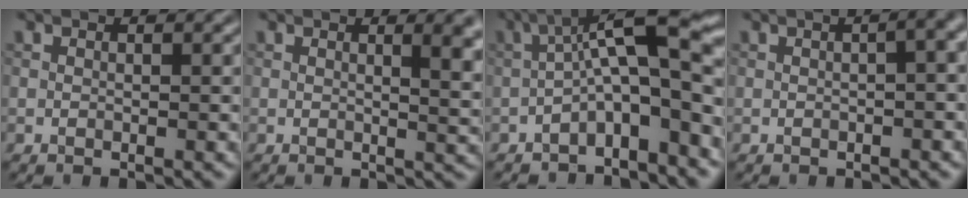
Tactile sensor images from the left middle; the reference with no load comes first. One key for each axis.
{"total": 3.9, "fx": 0.8, "fy": 1.2, "fz": 3.7, "tx": -0.038, "ty": 0.007, "tz": 0.009}
{"total": 9.6, "fx": -2.5, "fy": 2.6, "fz": 8.9, "tx": -0.132, "ty": 0.034, "tz": -0.048}
{"total": 3.1, "fx": -0.2, "fy": 1.0, "fz": 2.9, "tx": -0.033, "ty": 0.011, "tz": -0.007}